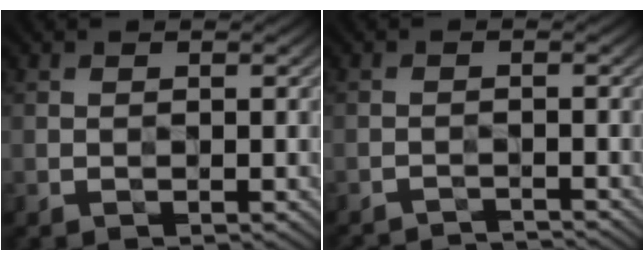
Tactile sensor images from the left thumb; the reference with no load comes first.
{"total": 3.7, "force": [-3.7, -0.4, 0.2], "torque": [-0.012, 0.008, -0.062]}